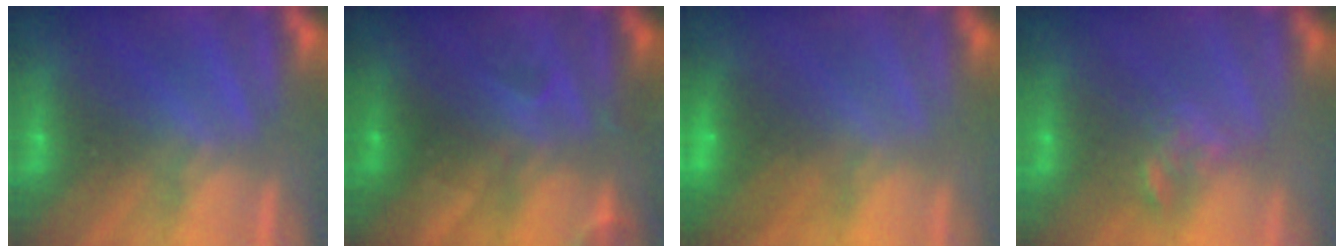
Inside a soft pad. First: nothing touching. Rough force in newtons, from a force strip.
{"total": 2.4}
{"total": 2.8}
{"total": 3.8}